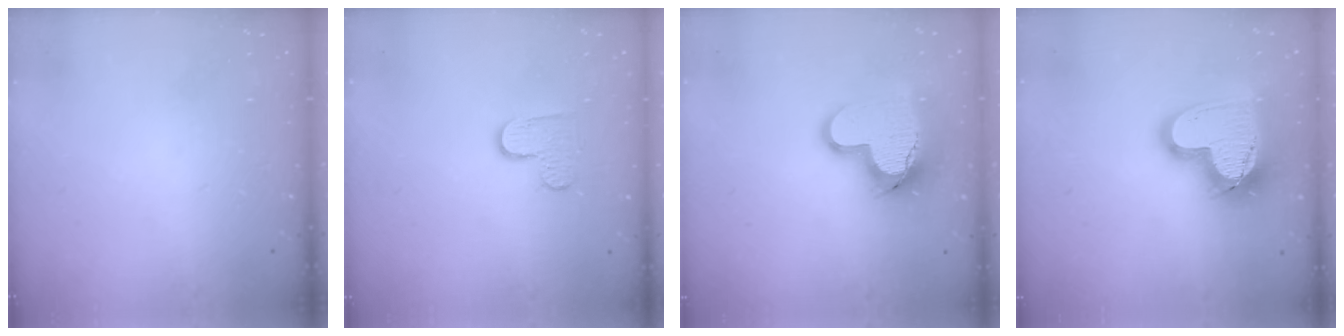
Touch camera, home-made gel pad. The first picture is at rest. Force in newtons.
{"total": 5.9, "press": 5.9, "slide": 0.5}
{"total": 17.2, "press": 17.1, "slide": 1.5}
{"total": 19.7, "press": 19.7, "slide": 1.3}